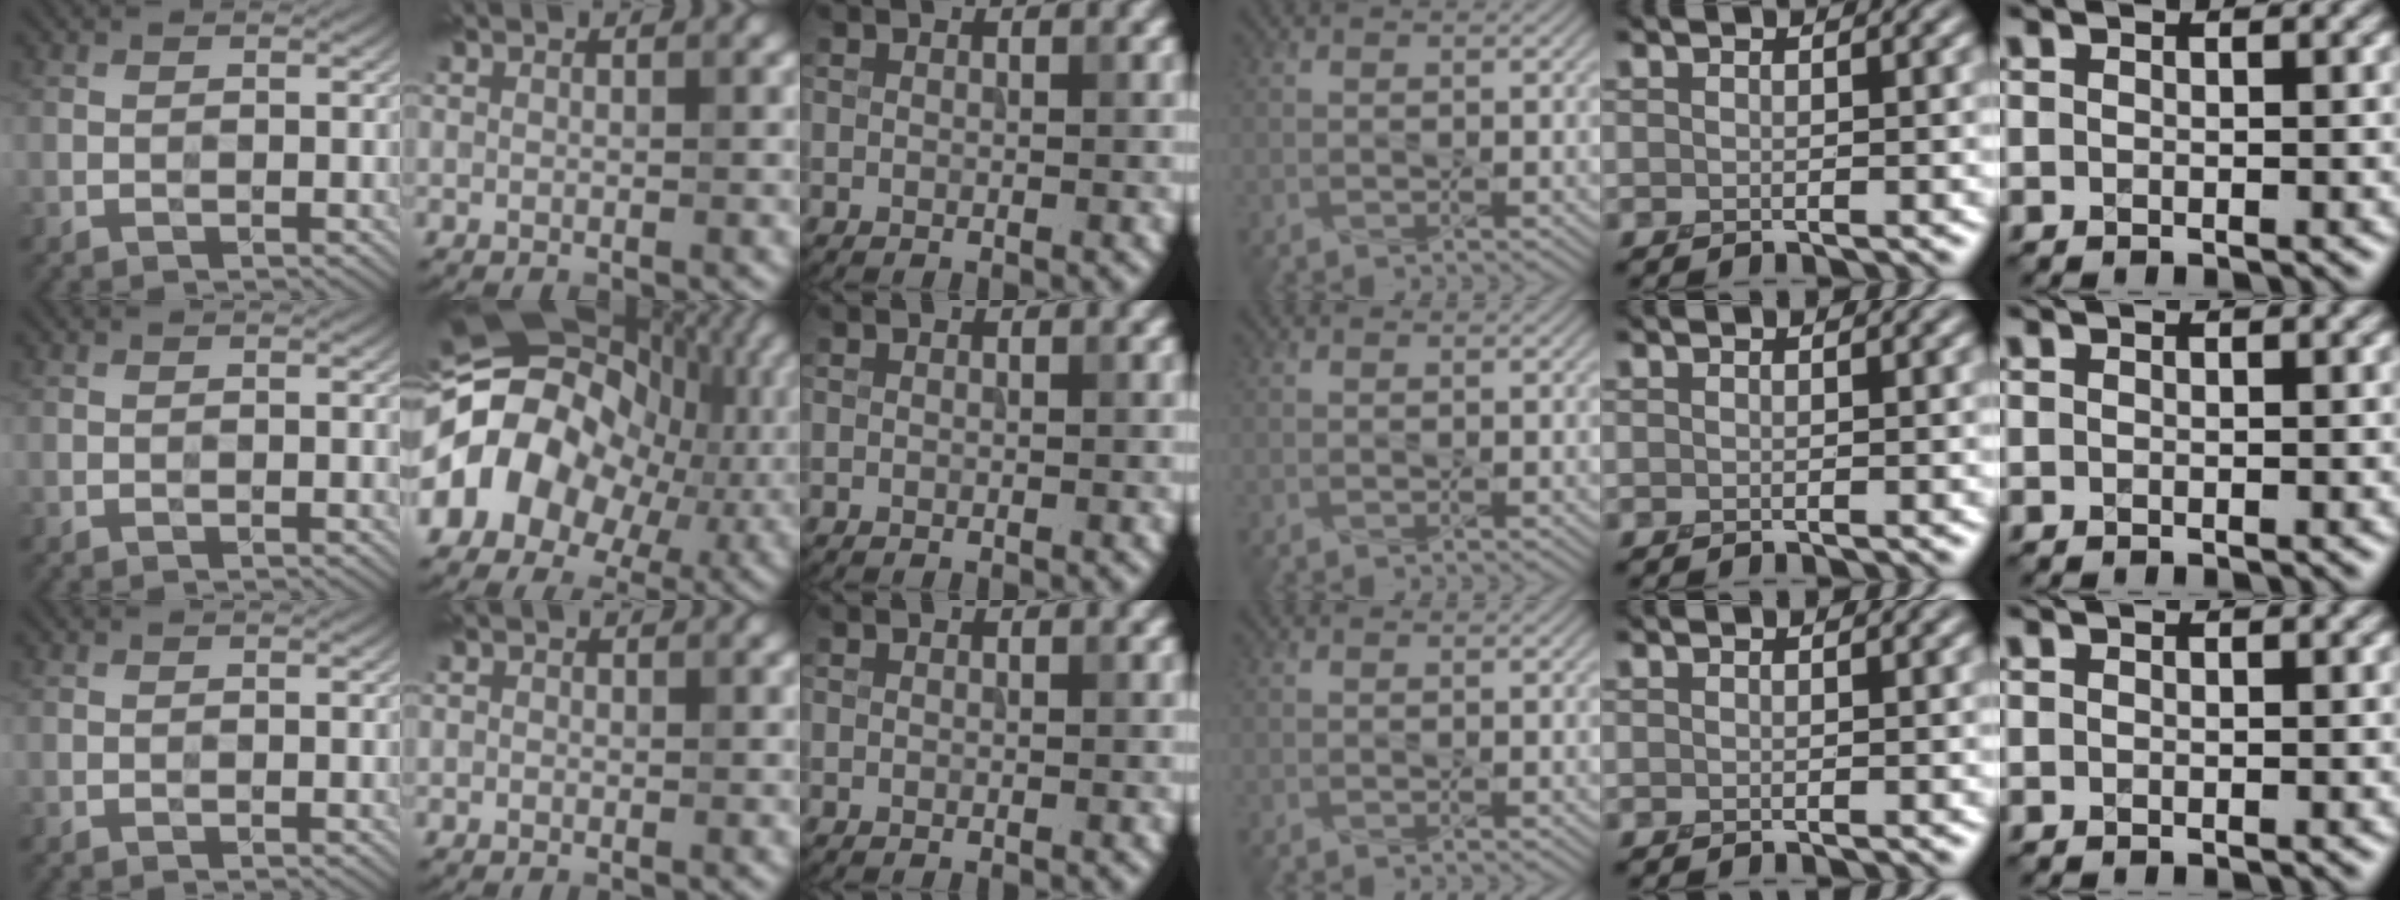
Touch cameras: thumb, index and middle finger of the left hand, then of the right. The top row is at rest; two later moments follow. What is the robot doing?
{"motion": "press", "object": "joystick"}